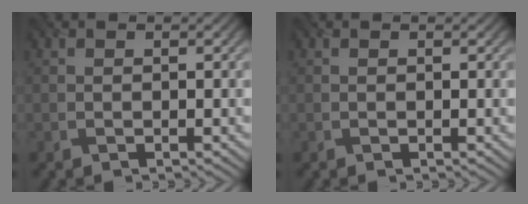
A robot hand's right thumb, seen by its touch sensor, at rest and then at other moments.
{"total": 0.0}